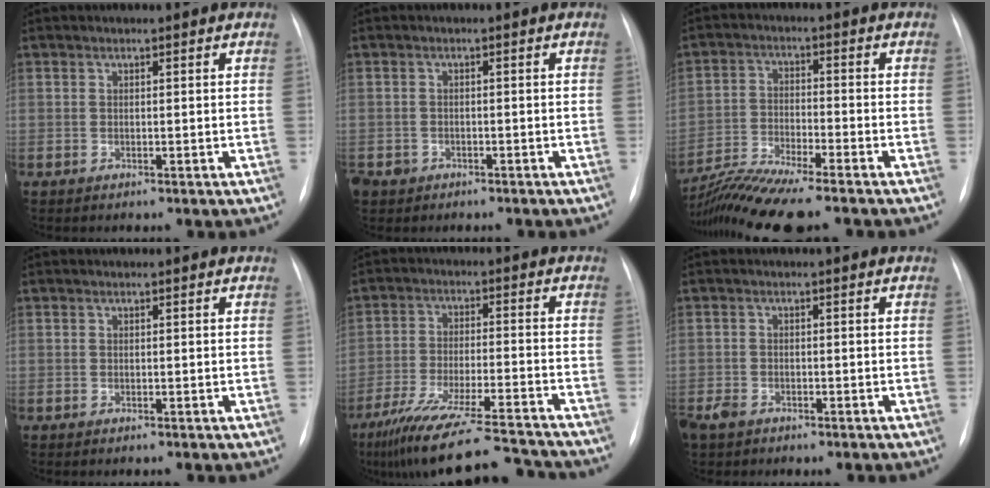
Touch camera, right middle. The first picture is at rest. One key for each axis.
{"total": 2.7, "fx": -1.8, "fy": 2.1, "fz": 0.0, "tx": -0.003, "ty": 0.006, "tz": -0.031}
{"total": 10.0, "fx": -8.8, "fy": -0.7, "fz": 4.8, "tx": -0.088, "ty": -0.021, "tz": -0.155}
{"total": 0.0}
{"total": 19.8, "fx": -17.7, "fy": 1.1, "fz": 8.9, "tx": -0.143, "ty": -0.028, "tz": -0.273}
{"total": 3.0, "fx": -2.1, "fy": 1.9, "fz": 1.0, "tx": -0.023, "ty": 0.001, "tz": -0.031}